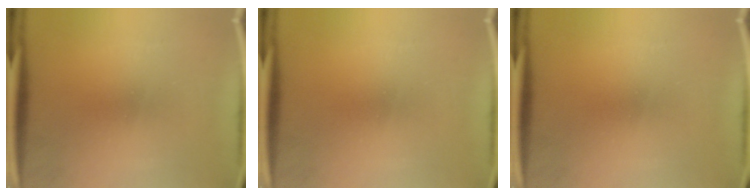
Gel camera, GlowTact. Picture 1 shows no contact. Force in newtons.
{"total": 0.0}
{"total": 0.0}